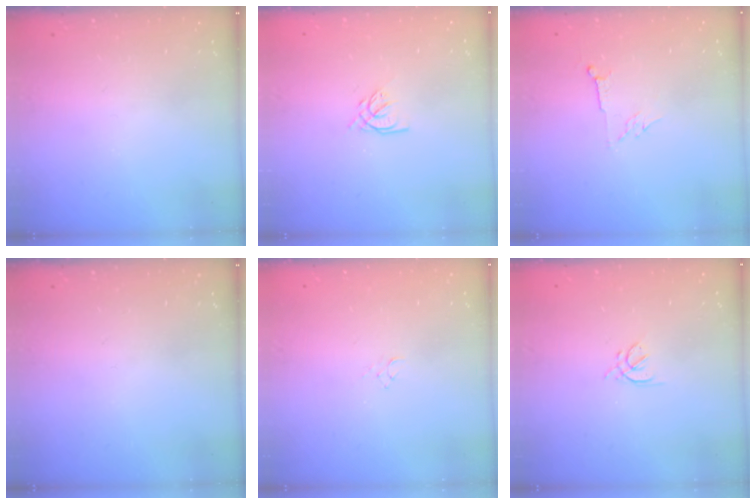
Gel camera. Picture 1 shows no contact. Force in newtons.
{"total": 4.2, "press": 4.1, "slide": 0.4}
{"total": 4.0, "press": 4.0, "slide": 0.7}
{"total": 0.0}
{"total": 2.9, "press": 2.9, "slide": 0.3}
{"total": 2.5, "press": 2.4, "slide": 0.6}